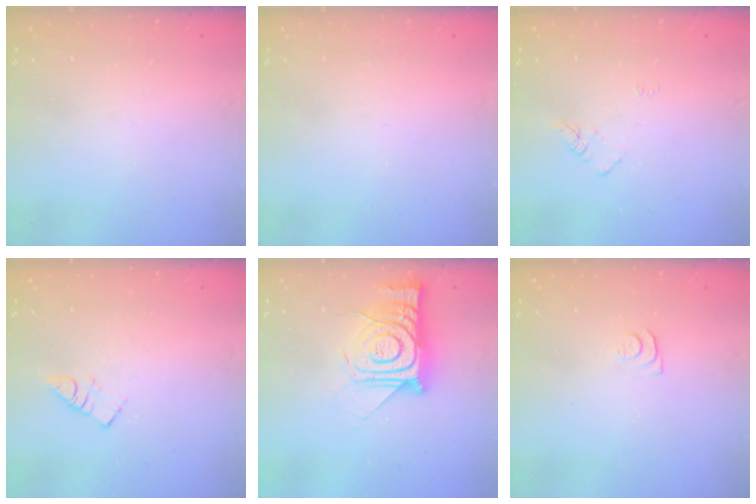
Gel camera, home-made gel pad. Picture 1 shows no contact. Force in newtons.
{"total": 0.0}
{"total": 3.8, "press": 3.8, "slide": 0.4}
{"total": 3.9, "press": 3.9, "slide": 0.3}
{"total": 15.2, "press": 15.1, "slide": 1.1}
{"total": 4.4, "press": 4.4, "slide": 0.6}